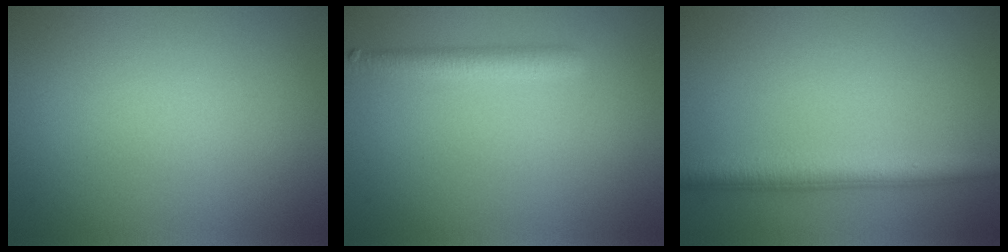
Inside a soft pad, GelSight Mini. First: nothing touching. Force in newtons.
{"total": 2.2, "press": 2.2, "slide": 0.1}
{"total": 3.7, "press": 3.7, "slide": 0.1}